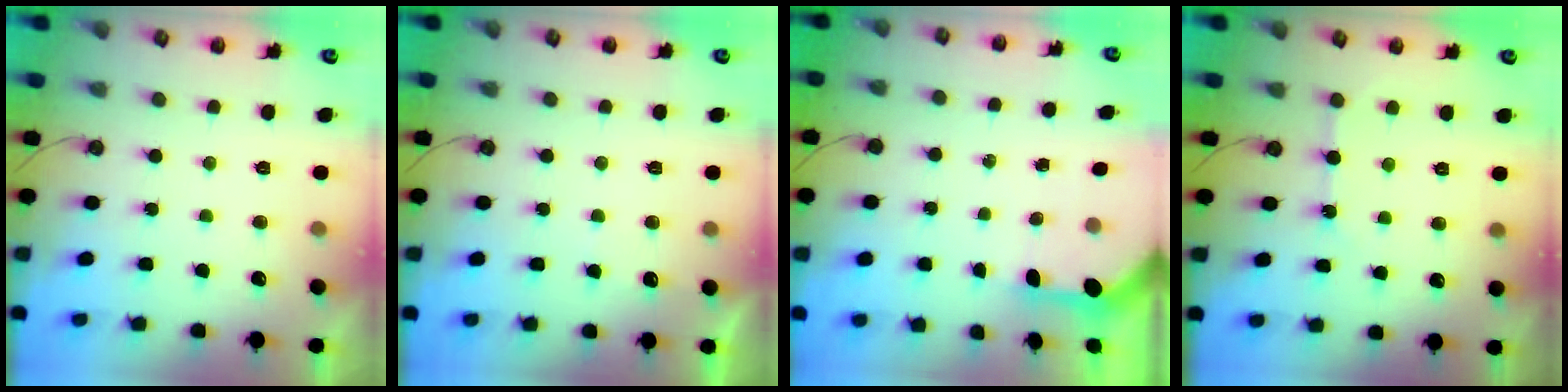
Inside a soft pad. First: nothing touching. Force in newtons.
{"total": 2.5, "press": 2.5, "slide": 0.5}
{"total": 3.3, "press": 3.3, "slide": 0.2}
{"total": 4.2, "press": 4.2, "slide": 0.4}